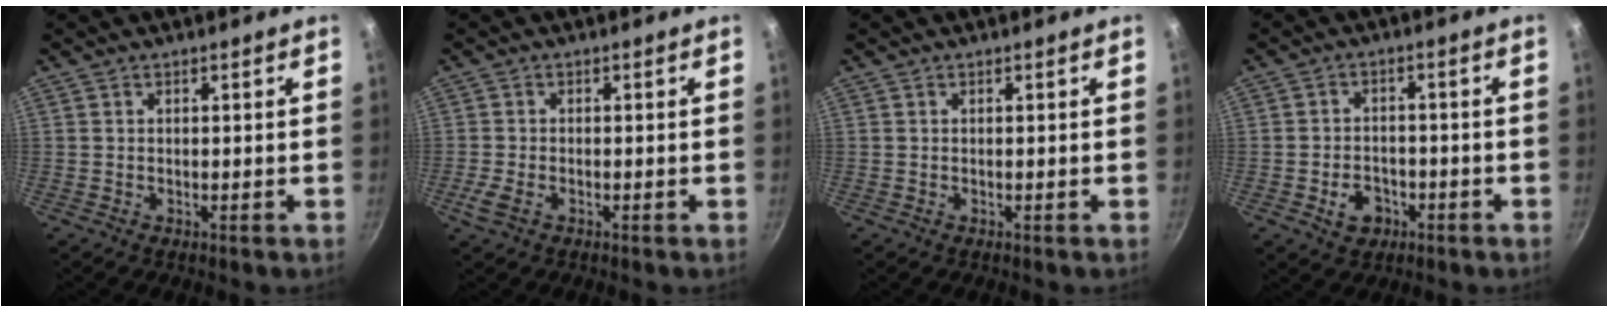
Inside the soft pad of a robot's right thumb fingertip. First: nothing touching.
{"total": 3.1, "force": [-1.3, 1.7, 2.1], "torque": [-0.050, 0.000, -0.028]}
{"total": 0.0}
{"total": 5.8, "force": [-2.4, 4.5, 2.8], "torque": [-0.029, 0.023, -0.034]}